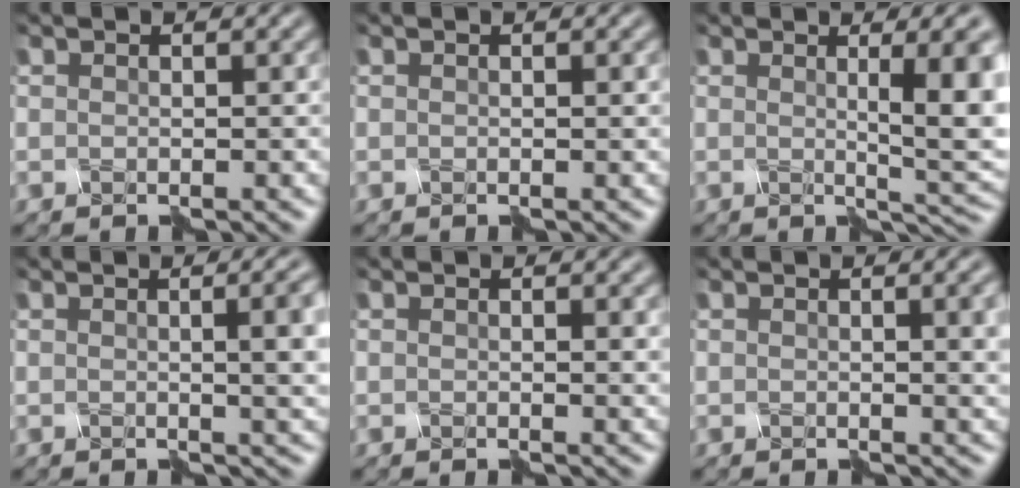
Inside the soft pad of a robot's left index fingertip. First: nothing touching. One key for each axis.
{"total": 0.0}
{"total": 5.2, "fx": 0.4, "fy": 0.8, "fz": 5.1, "tx": -0.066, "ty": -0.007, "tz": 0.007}
{"total": 4.3, "fx": 0.4, "fy": 1.1, "fz": 4.2, "tx": -0.020, "ty": 0.006, "tz": 0.001}
{"total": 0.6, "fx": 0.4, "fy": -0.2, "fz": 0.4, "tx": -0.004, "ty": 0.000, "tz": 0.006}
{"total": 2.6, "fx": 0.8, "fy": 0.5, "fz": 2.5, "tx": -0.019, "ty": 0.000, "tz": 0.014}